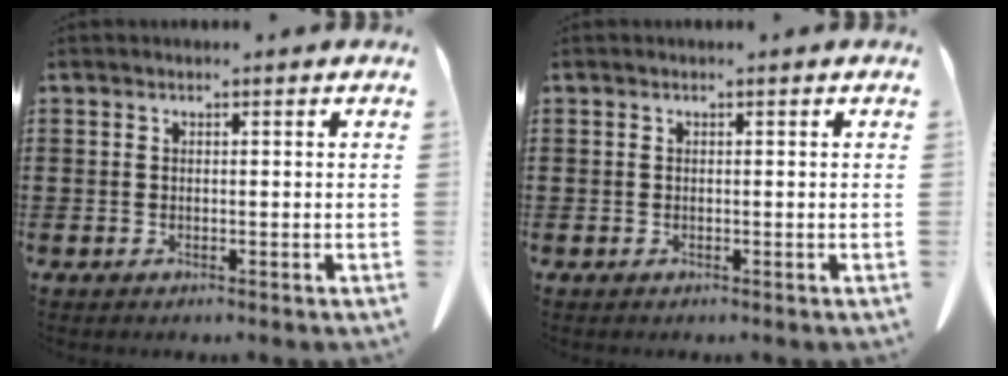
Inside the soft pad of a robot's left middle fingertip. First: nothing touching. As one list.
[{"total": 0.0}]